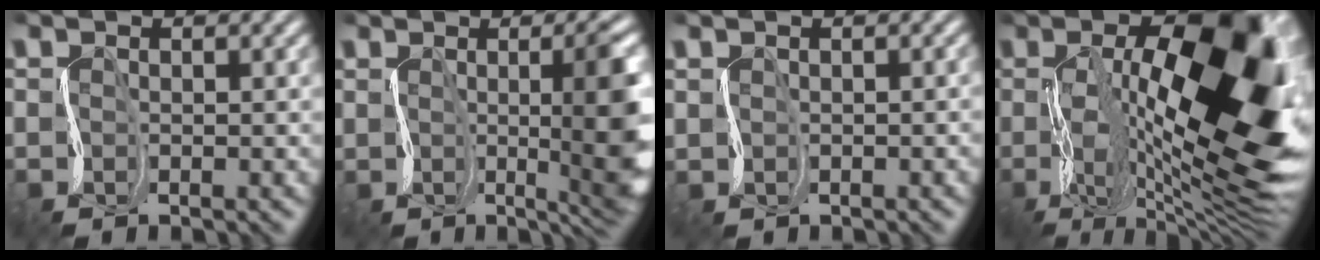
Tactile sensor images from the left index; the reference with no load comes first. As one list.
[{"total": 7.2, "force": [0.8, 1.6, 7.0], "torque": [-0.088, -0.008, 0.027]}, {"total": 0.8, "force": [-0.1, 0.1, -0.8], "torque": [0.007, 0.010, 0.009]}, {"total": 15.4, "force": [0.7, 7.3, 13.5], "torque": [-0.226, 0.006, 0.018]}]